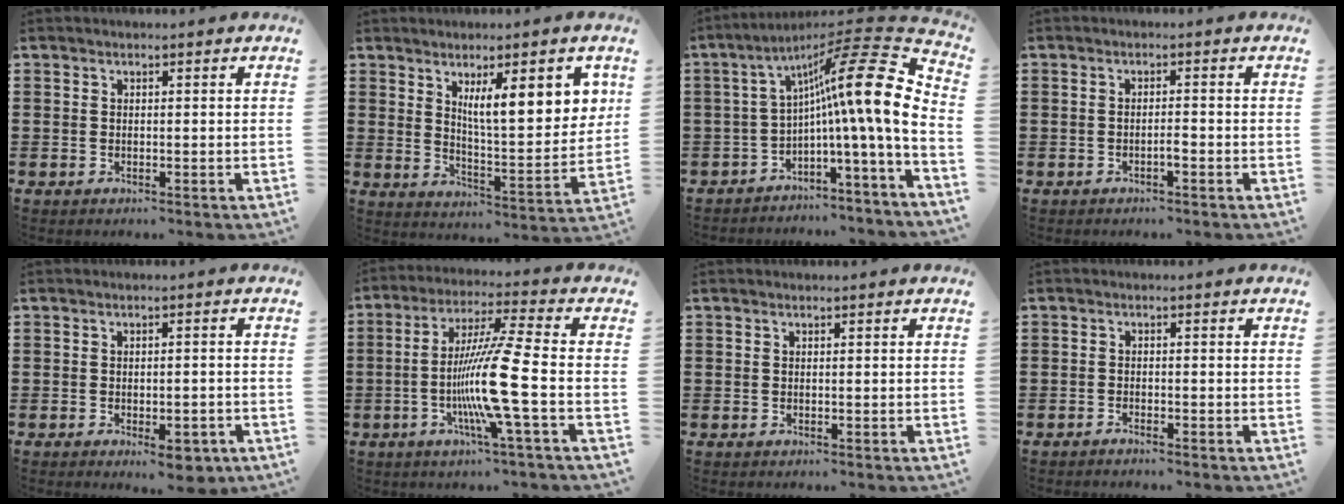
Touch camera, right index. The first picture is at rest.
{"total": 9.9, "force": [4.4, 2.7, 8.4], "torque": [-0.145, -0.009, 0.070]}
{"total": 15.2, "force": [1.2, 1.9, 15.1], "torque": [-0.233, -0.031, -0.007]}
{"total": 1.5, "force": [-0.8, 0.1, 1.3], "torque": [-0.026, -0.003, -0.014]}
{"total": 3.6, "force": [-2.2, 1.0, 2.7], "torque": [-0.043, 0.001, -0.036]}
{"total": 12.3, "force": [-3.2, -0.7, 11.9], "torque": [-0.238, -0.017, -0.073]}
{"total": 0.0}
{"total": 1.1, "force": [-1.1, 0.0, 0.1], "torque": [-0.004, 0.001, -0.022]}